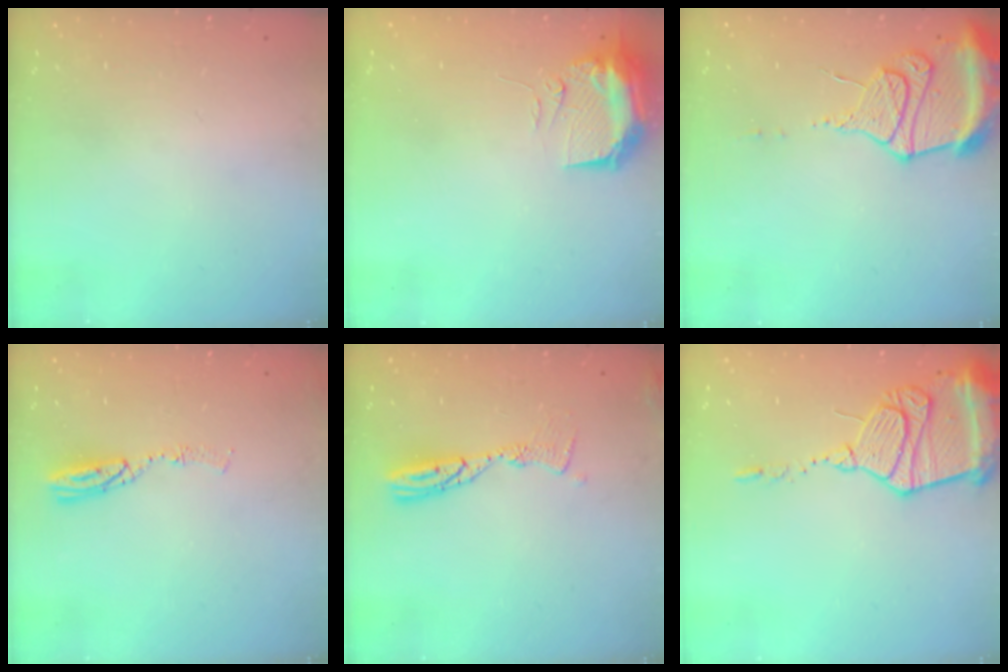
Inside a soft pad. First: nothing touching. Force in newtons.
{"total": 10.0, "press": 9.9, "slide": 1.6}
{"total": 14.1, "press": 14.1, "slide": 1.3}
{"total": 5.0, "press": 5.0, "slide": 0.2}
{"total": 9.7, "press": 9.7, "slide": 0.9}
{"total": 17.8, "press": 17.7, "slide": 1.5}